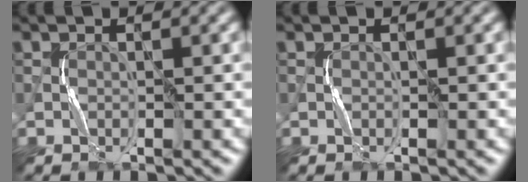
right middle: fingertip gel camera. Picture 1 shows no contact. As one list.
[{"total": 0.0}]